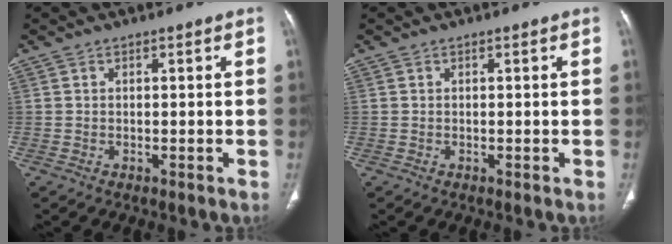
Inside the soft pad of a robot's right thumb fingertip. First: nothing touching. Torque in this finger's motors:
{"motor_torque": [-0.05, -0.13, 0.27, -0.08, 0.05]}